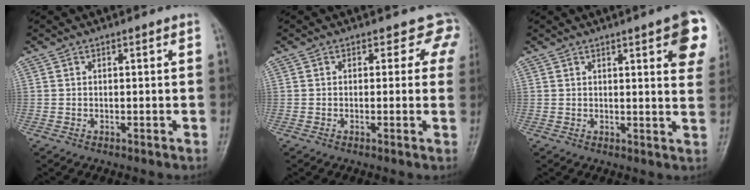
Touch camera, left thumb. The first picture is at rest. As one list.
[{"total": 3.9, "force": [2.7, 2.8, 0.5], "torque": [0.033, -0.010, 0.000]}, {"total": 10.5, "force": [4.8, 2.4, 9.0], "torque": [-0.083, -0.015, 0.052]}]